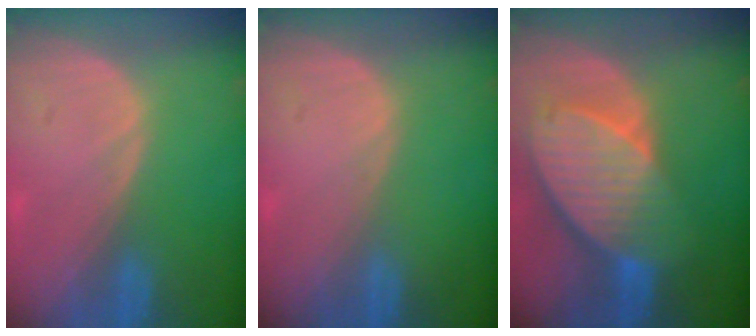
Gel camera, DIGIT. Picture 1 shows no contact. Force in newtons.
{"total": 0.0}
{"total": 10.2, "press": 8.8, "slide": 5.0}